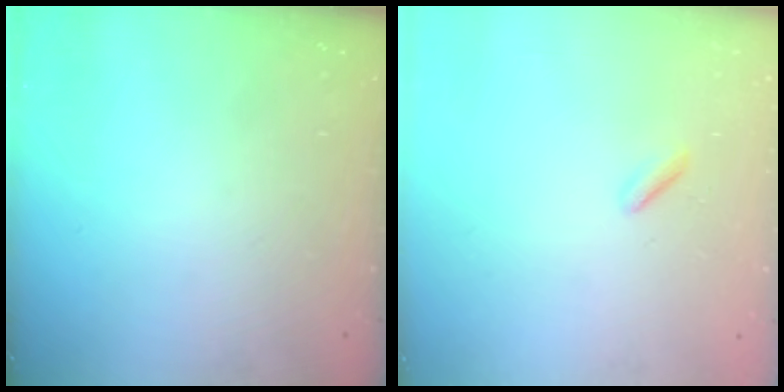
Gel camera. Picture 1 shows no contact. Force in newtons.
{"total": 1.1, "press": 1.0, "slide": 0.4}